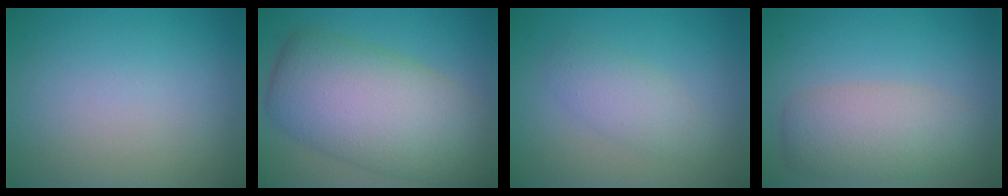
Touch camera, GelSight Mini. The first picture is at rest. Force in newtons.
{"total": 10.7, "press": 10.7, "slide": 0.2}
{"total": 2.5, "press": 2.5, "slide": 0.1}
{"total": 4.8, "press": 4.8, "slide": 0.2}